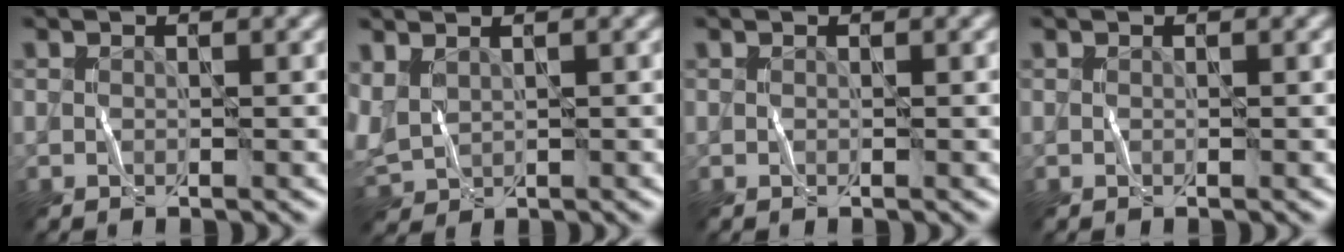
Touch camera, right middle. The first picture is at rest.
{"total": 2.0, "force": [0.5, 1.4, 1.4], "torque": [-0.048, 0.001, 0.014]}
{"total": 0.0}
{"total": 0.0}